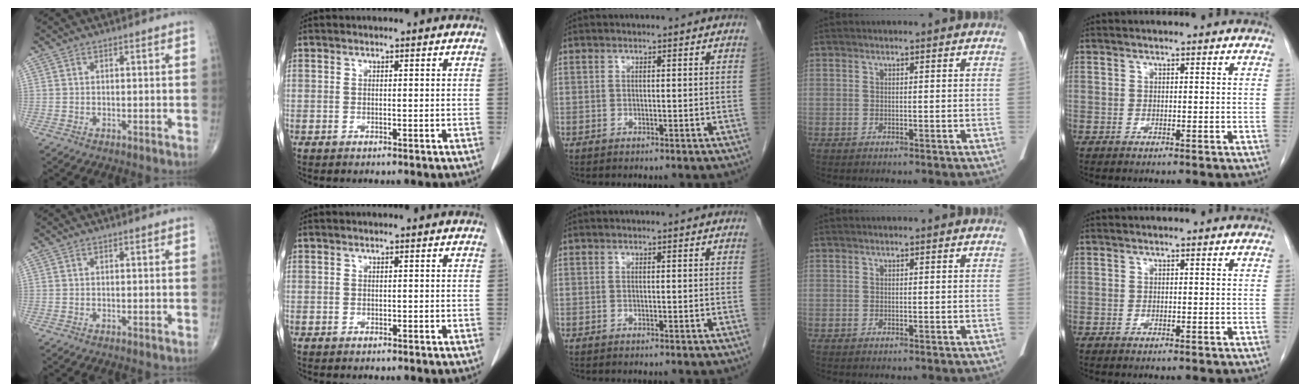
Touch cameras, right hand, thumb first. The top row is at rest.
{}